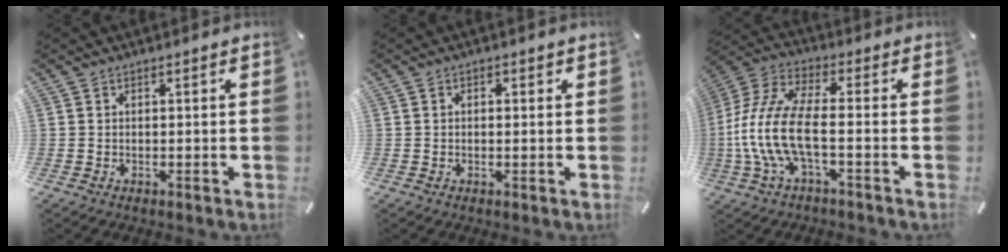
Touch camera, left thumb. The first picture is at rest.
{"total": 1.0, "force": [-0.1, 0.7, 0.7], "torque": [-0.013, 0.005, -0.003]}
{"total": 13.2, "force": [-3.0, 5.2, 11.8], "torque": [-0.269, -0.014, -0.062]}